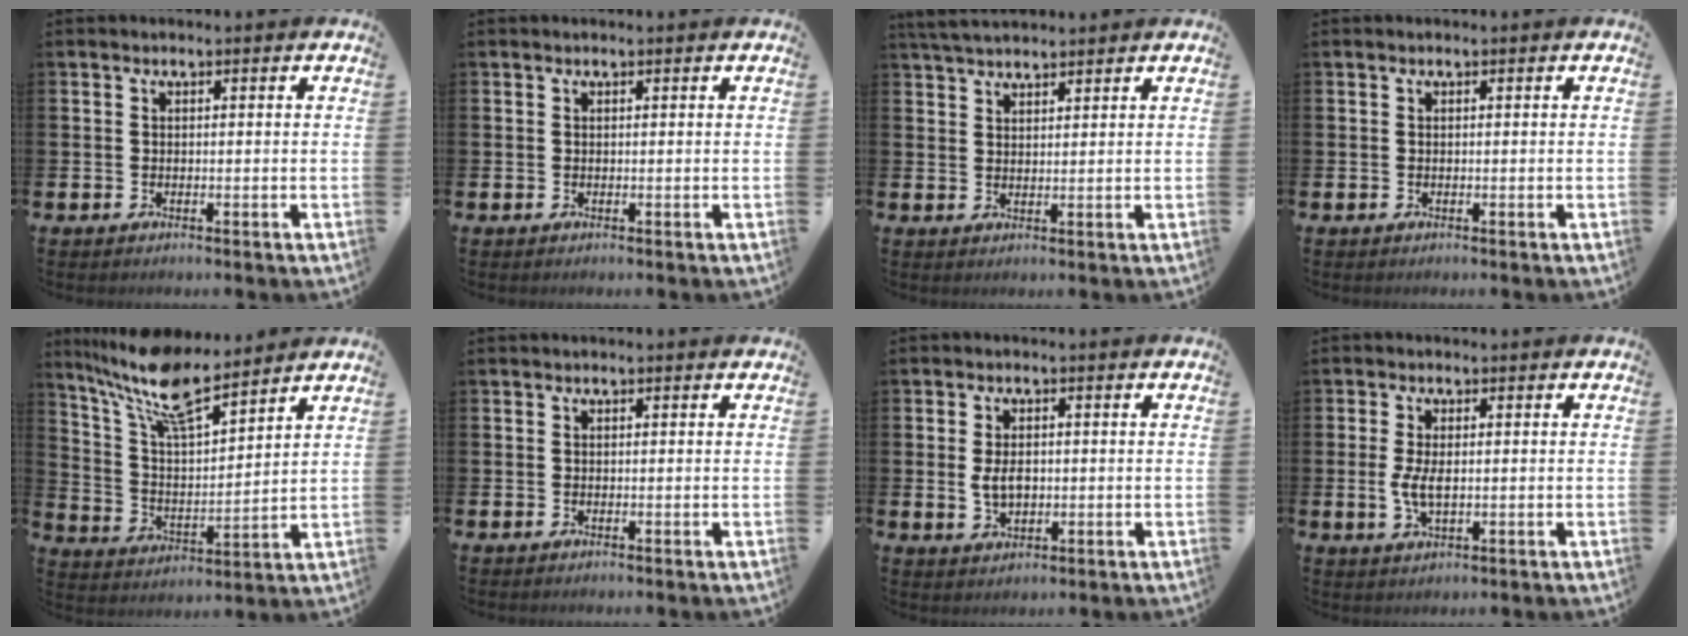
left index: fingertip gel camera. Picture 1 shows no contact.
{"total": 0.0}
{"total": 4.0, "force": [3.8, 0.8, 1.0], "torque": [-0.024, -0.011, 0.069]}
{"total": 0.0}
{"total": 10.7, "force": [9.0, 2.3, 5.2], "torque": [-0.127, -0.043, 0.160]}
{"total": 0.0}
{"total": 3.4, "force": [0.1, 2.1, 2.7], "torque": [-0.041, 0.003, -0.001]}
{"total": 3.4, "force": [0.1, 1.5, 3.0], "torque": [-0.062, 0.001, -0.003]}